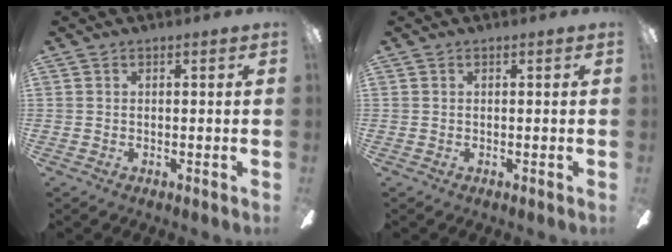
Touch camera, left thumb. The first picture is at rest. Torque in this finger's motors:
{"motor_torque": [0.01, 0.00, 0.20, -0.05, 0.00]}